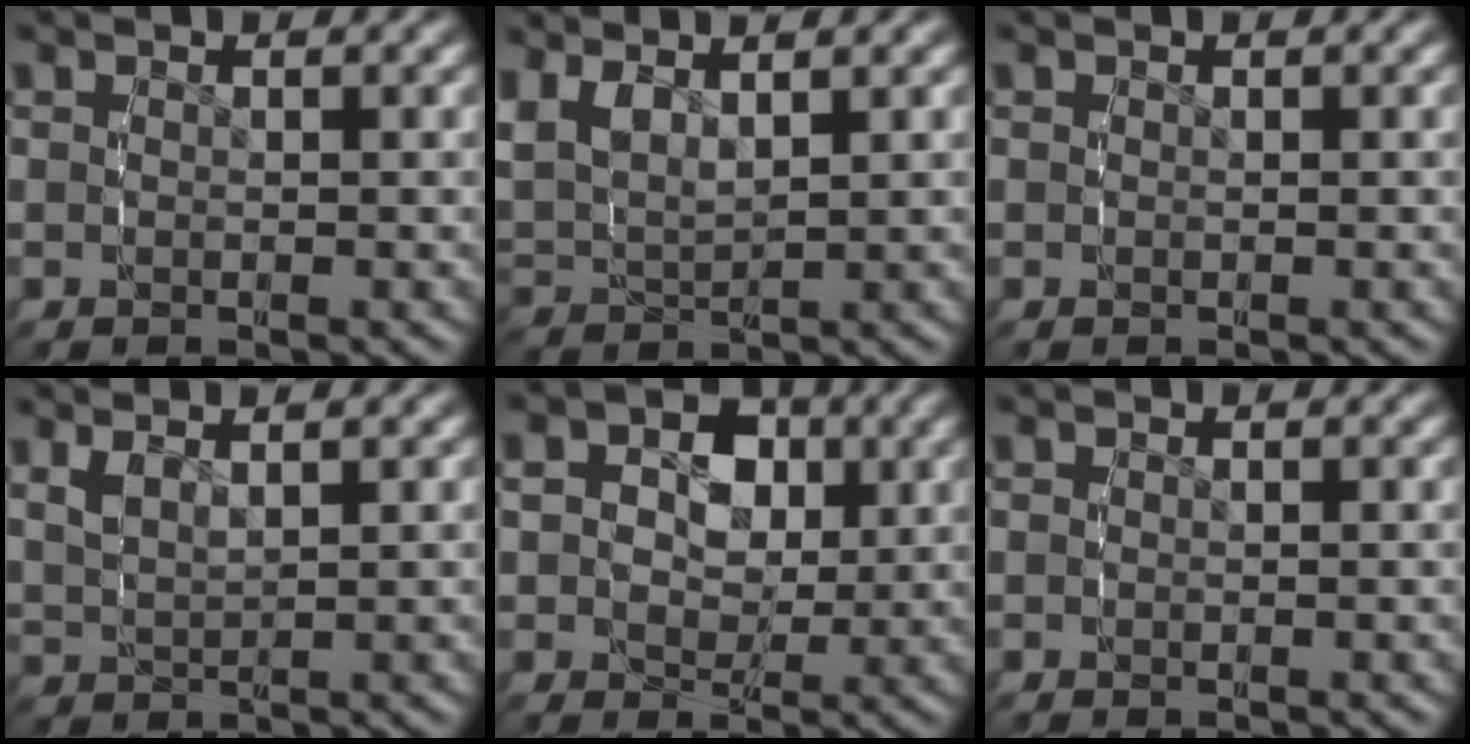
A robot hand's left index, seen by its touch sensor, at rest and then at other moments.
{"total": 4.5, "force": [2.2, 2.8, 2.7], "torque": [-0.082, -0.003, 0.045]}
{"total": 0.0}
{"total": 2.0, "force": [1.7, 0.2, 1.0], "torque": [-0.024, 0.003, 0.038]}
{"total": 5.1, "force": [1.2, 4.1, 2.8], "torque": [-0.054, -0.011, 0.017]}
{"total": 0.0}